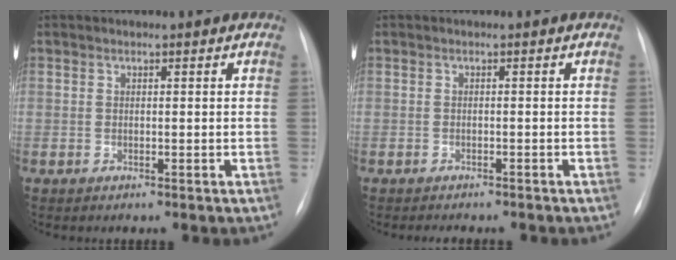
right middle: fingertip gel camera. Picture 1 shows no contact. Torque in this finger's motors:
{"motor_torque": [0.09, -0.08, 0.01, 0.01]}